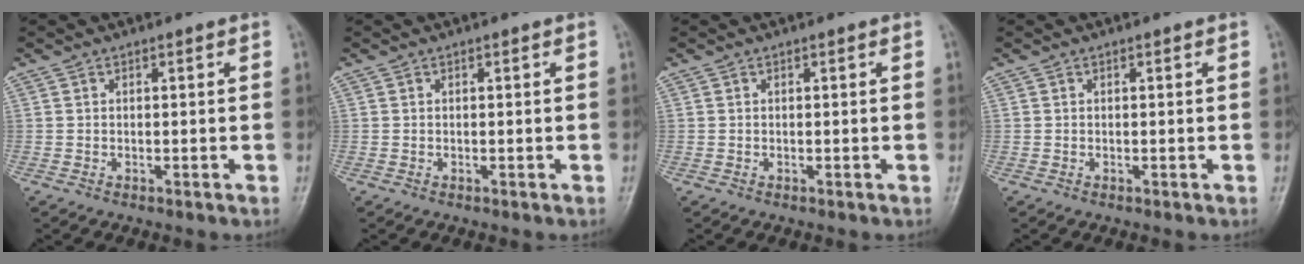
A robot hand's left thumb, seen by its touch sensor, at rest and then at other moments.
{"total": 0.0}
{"total": 0.0}
{"total": 0.0}